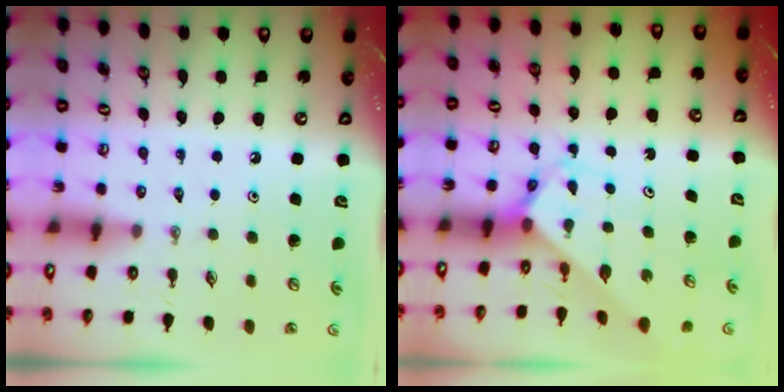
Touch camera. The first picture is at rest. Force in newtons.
{"total": 2.8, "press": 2.8, "slide": 0.2}